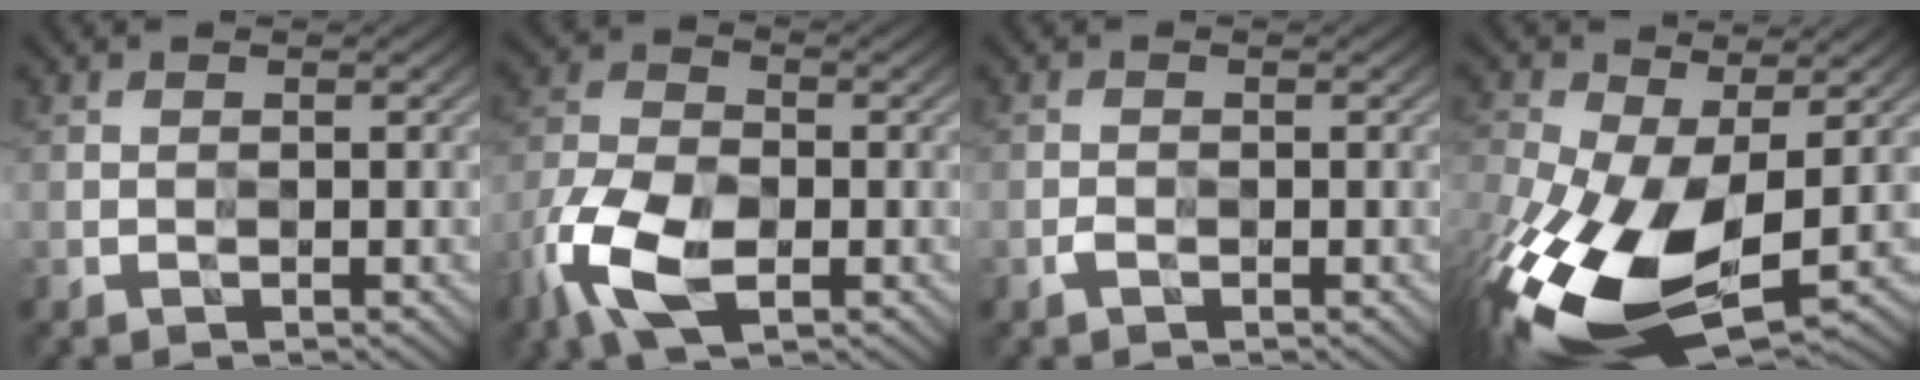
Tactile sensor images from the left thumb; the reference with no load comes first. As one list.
[{"total": 9.9, "force": [-4.7, 5.5, 6.8], "torque": [-0.165, -0.011, -0.095]}, {"total": 0.6, "force": [-0.6, 0.2, -0.1], "torque": [0.004, -0.002, -0.009]}, {"total": 16.0, "force": [-4.1, 8.9, 12.7], "torque": [-0.304, -0.042, -0.058]}]